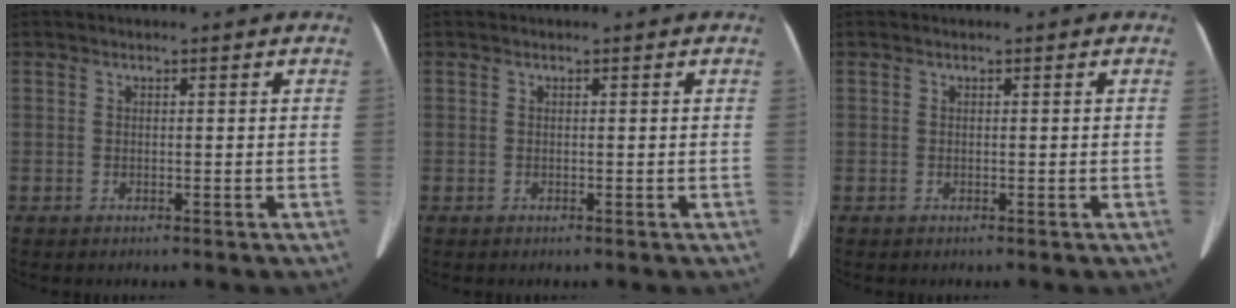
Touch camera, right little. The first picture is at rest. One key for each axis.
{"total": 0.0}
{"total": 0.0}